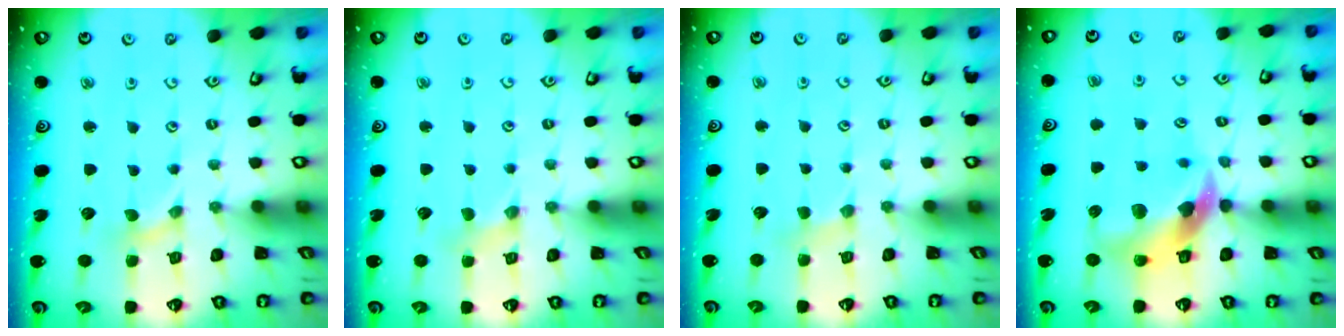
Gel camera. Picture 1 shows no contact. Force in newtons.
{"total": 1.3, "press": 1.2, "slide": 0.3}
{"total": 2.2, "press": 2.2, "slide": 0.3}
{"total": 12.4, "press": 12.3, "slide": 2.0}